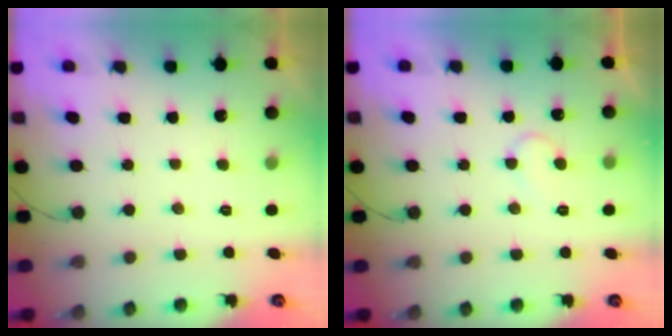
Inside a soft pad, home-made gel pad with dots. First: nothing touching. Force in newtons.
{"total": 5.6, "press": 5.6, "slide": 0.5}